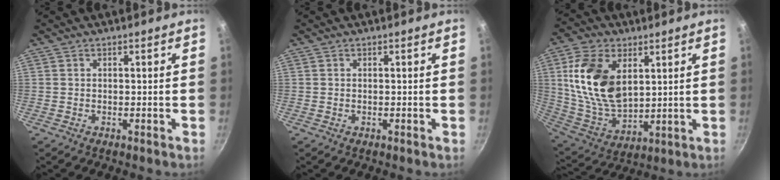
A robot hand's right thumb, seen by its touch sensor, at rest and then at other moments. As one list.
[{"total": 0.0}, {"total": 17.9, "force": [4.9, 10.9, 13.4], "torque": [-0.237, -0.024, 0.106]}]